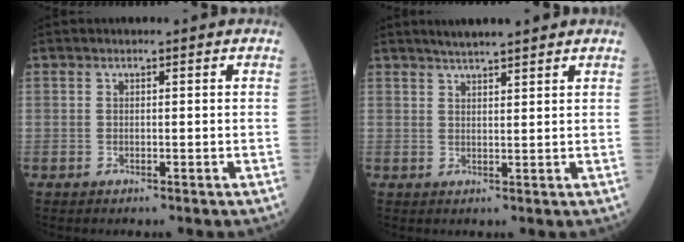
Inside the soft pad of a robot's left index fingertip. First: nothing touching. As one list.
[{"total": 5.6, "force": [4.9, 0.8, 2.7], "torque": [-0.044, 0.019, 0.084]}]